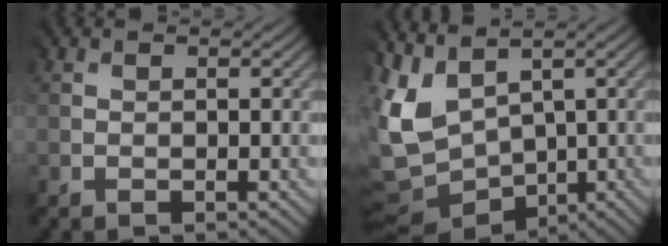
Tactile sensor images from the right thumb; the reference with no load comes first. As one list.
[{"total": 8.8, "force": [1.6, 6.4, 5.8], "torque": [-0.187, -0.012, 0.033]}]